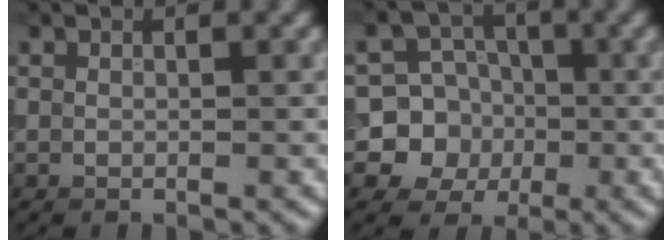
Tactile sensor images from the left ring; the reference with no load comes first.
{"total": 8.1, "force": [-1.3, 7.9, 1.4], "torque": [-0.021, 0.015, -0.045]}